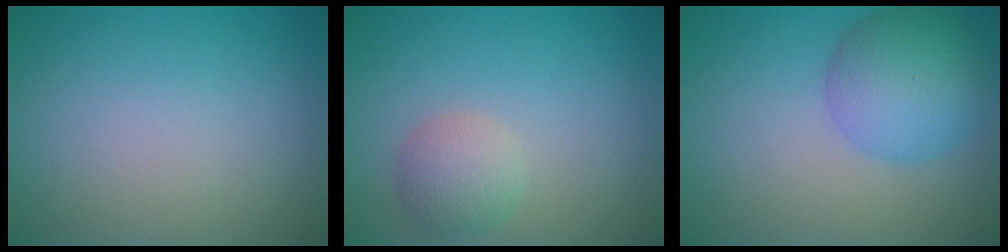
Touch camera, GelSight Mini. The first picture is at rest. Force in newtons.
{"total": 2.7, "press": 2.7, "slide": 0.1}
{"total": 6.2, "press": 6.2, "slide": 0.3}